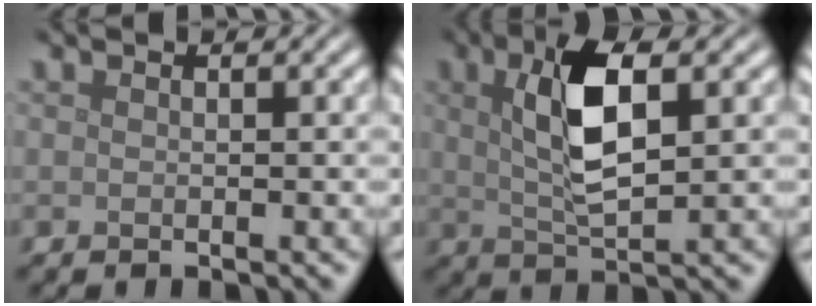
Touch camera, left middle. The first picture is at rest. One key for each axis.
{"total": 6.3, "fx": 1.6, "fy": 2.2, "fz": 5.7, "tx": -0.110, "ty": 0.008, "tz": 0.028}